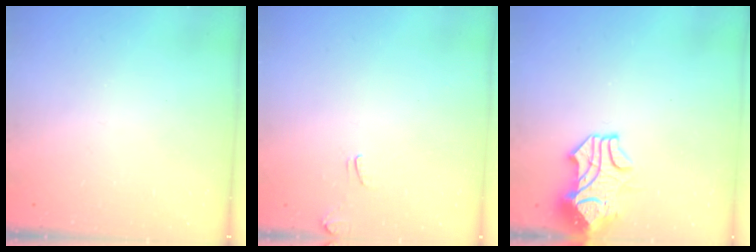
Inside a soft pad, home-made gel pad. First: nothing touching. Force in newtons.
{"total": 0.0}
{"total": 2.2, "press": 1.9, "slide": 1.1}